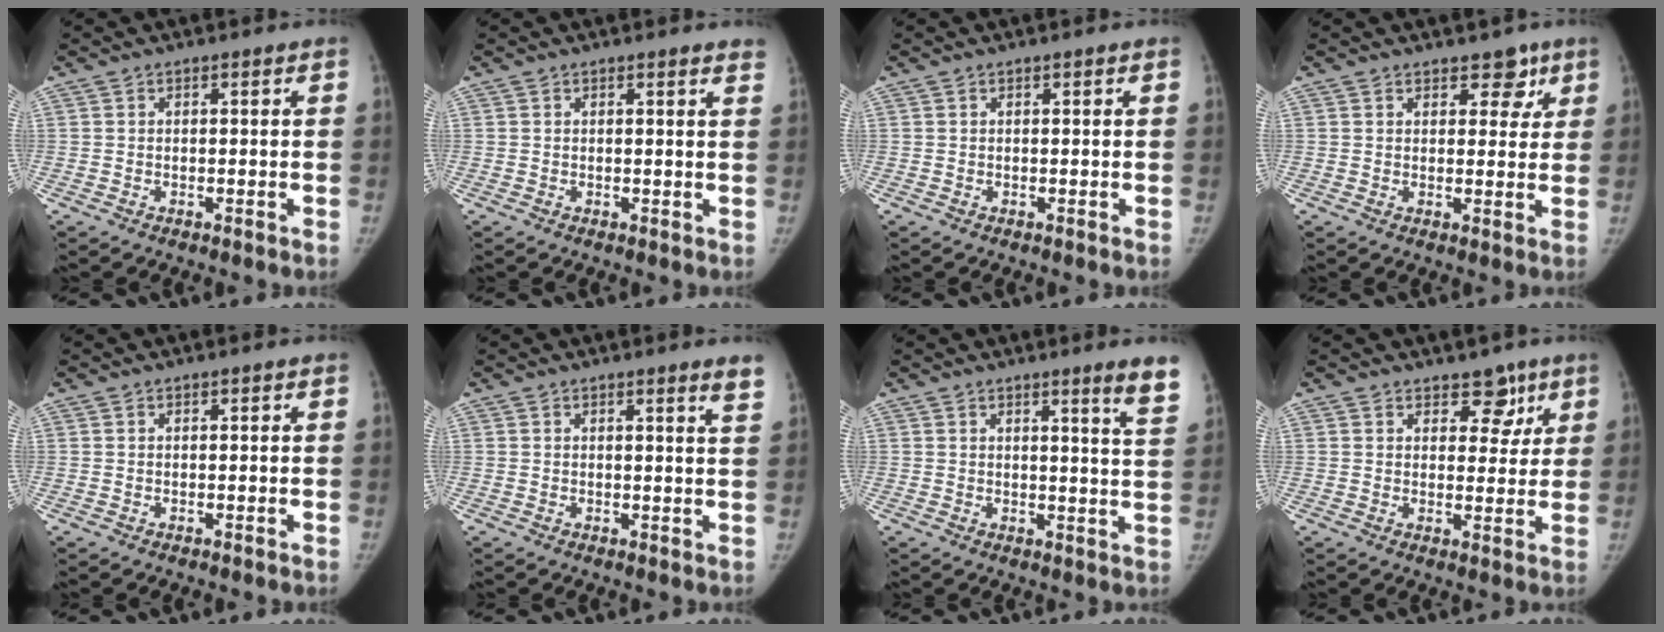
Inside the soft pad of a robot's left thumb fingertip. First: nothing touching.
{"total": 2.5, "force": [2.2, 0.3, 1.1], "torque": [-0.009, -0.007, 0.013]}
{"total": 0.0}
{"total": 4.5, "force": [2.8, 2.8, 2.1], "torque": [0.012, -0.010, 0.034]}
{"total": 0.0}
{"total": 3.2, "force": [2.4, -0.2, 2.0], "torque": [-0.025, -0.017, 0.024]}
{"total": 6.6, "force": [4.7, -0.5, 4.6], "torque": [-0.054, -0.035, 0.049]}
{"total": 5.4, "force": [3.5, 3.4, 2.3], "torque": [0.012, -0.016, 0.048]}